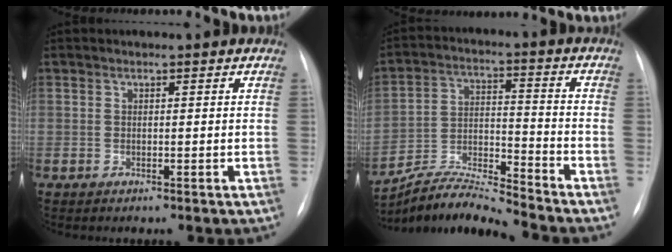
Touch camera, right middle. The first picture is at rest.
{"total": 10.2, "force": [-9.9, -1.1, 1.9], "torque": [-0.039, 0.015, -0.183]}